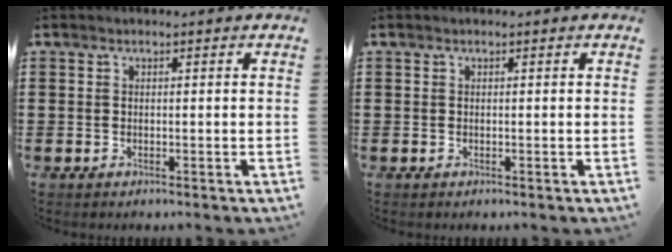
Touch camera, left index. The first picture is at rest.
{"total": 0.0}